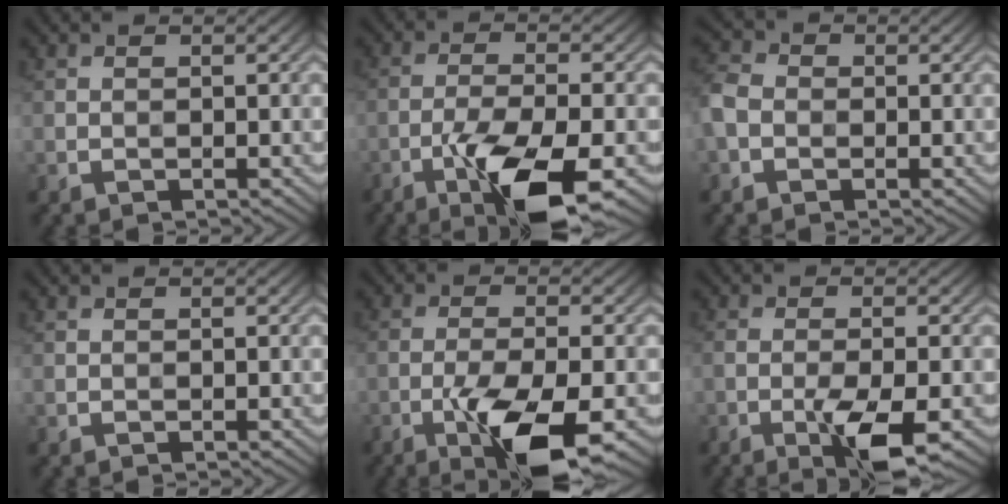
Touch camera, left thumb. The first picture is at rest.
{"total": 10.9, "force": [-5.6, 3.1, 8.8], "torque": [-0.164, -0.011, -0.104]}
{"total": 3.8, "force": [-1.1, 3.1, 1.9], "torque": [-0.060, 0.003, -0.033]}
{"total": 0.0}
{"total": 9.8, "force": [-4.8, 2.8, 8.1], "torque": [-0.153, -0.011, -0.087]}
{"total": 6.4, "force": [-2.9, 1.6, 5.4], "torque": [-0.105, -0.001, -0.050]}